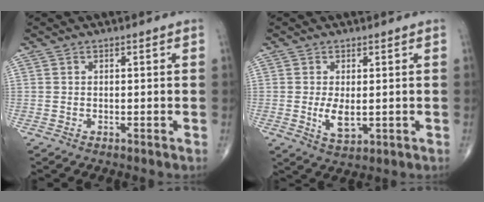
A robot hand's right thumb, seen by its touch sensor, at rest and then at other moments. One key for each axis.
{"total": 4.6, "fx": -0.3, "fy": 2.2, "fz": 4.1, "tx": -0.073, "ty": -0.013, "tz": 0.002}